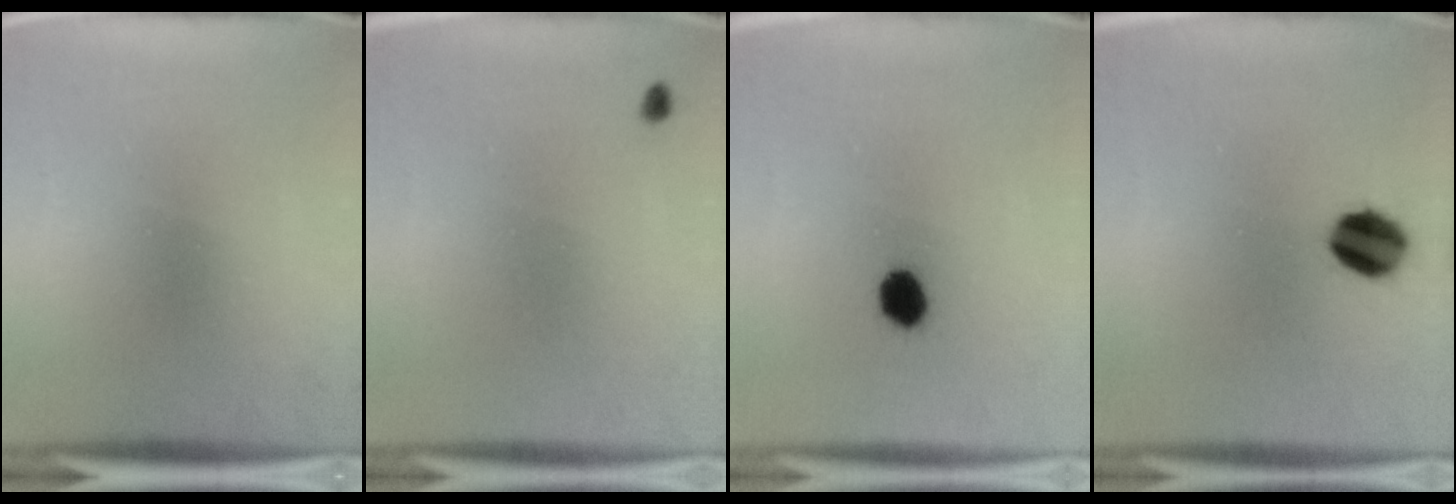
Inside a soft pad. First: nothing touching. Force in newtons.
{"total": 0.6}
{"total": 4.4}
{"total": 9.4}